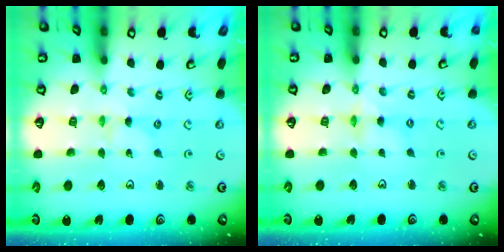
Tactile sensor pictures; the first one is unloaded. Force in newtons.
{"total": 5.0, "press": 5.0, "slide": 0.4}